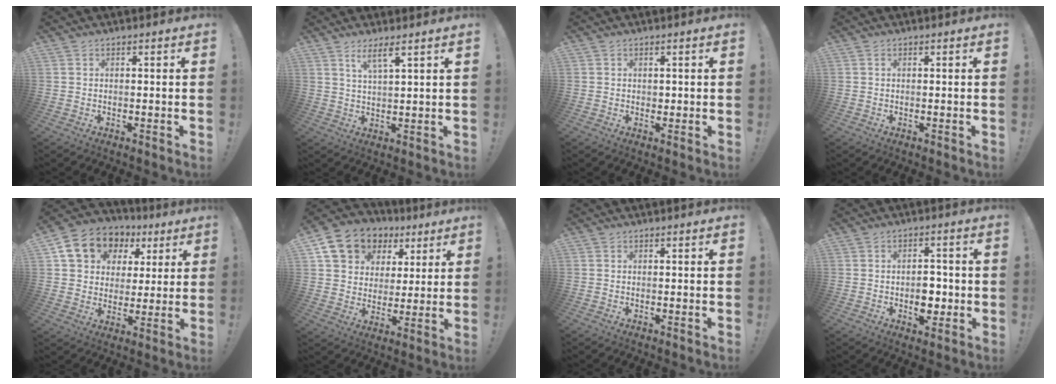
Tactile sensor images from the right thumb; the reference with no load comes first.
{"total": 5.0, "force": [3.4, 0.3, 3.7], "torque": [-0.066, -0.013, 0.056]}
{"total": 0.8, "force": [0.1, 0.8, 0.1], "torque": [-0.002, 0.003, 0.001]}
{"total": 0.0}
{"total": 13.6, "force": [6.4, 10.7, 5.5], "torque": [-0.088, -0.026, 0.129]}
{"total": 13.2, "force": [7.1, 10.1, 4.7], "torque": [-0.077, -0.038, 0.142]}
{"total": 0.0}
{"total": 6.6, "force": [-1.6, 4.8, 4.2], "torque": [-0.045, 0.012, -0.027]}